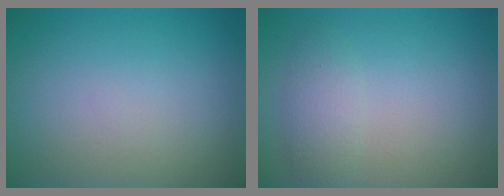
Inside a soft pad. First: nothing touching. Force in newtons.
{"total": 2.1, "press": 2.1, "slide": 0.2}